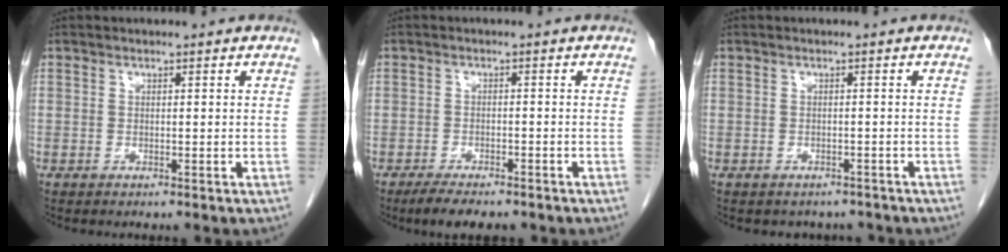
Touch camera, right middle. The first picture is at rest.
{"total": 5.0, "force": [-4.0, 1.5, 2.6], "torque": [-0.042, -0.008, -0.060]}
{"total": 4.0, "force": [-3.4, 2.0, 0.1], "torque": [0.001, 0.008, -0.040]}